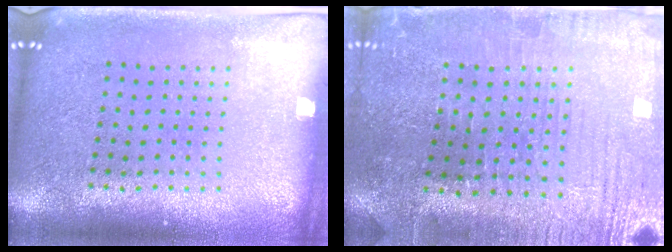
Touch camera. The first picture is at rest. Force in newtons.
{"total": 0.9, "press": 0.8, "slide": 0.4}